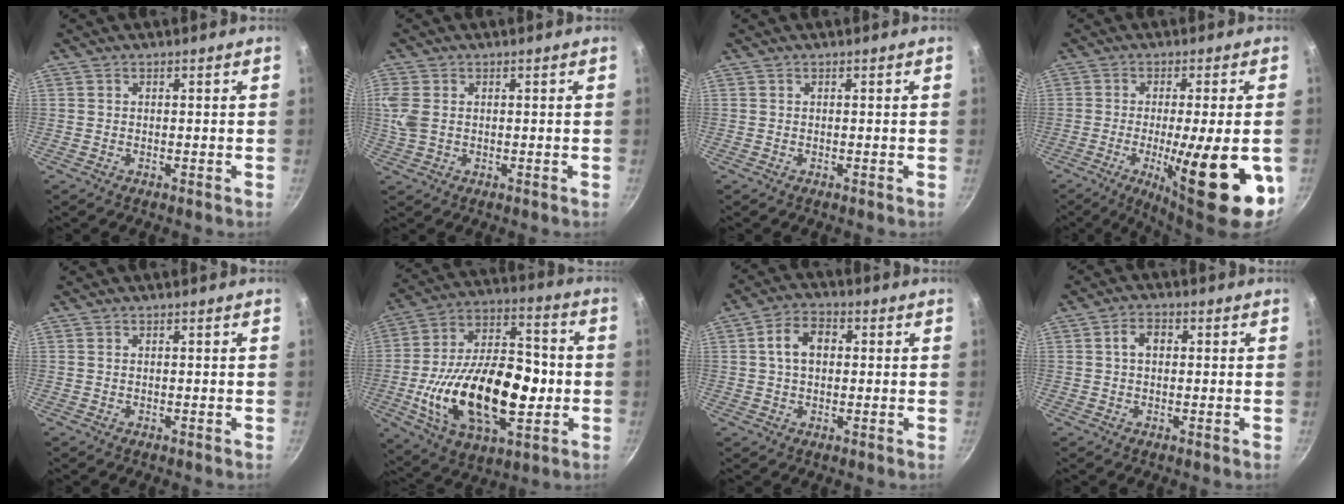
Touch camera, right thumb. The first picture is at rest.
{"total": 4.9, "force": [0.7, 3.4, 3.5], "torque": [-0.079, 0.001, 0.015]}
{"total": 0.0}
{"total": 19.4, "force": [-5.5, 4.6, 18.0], "torque": [-0.247, -0.010, -0.073]}
{"total": 0.0}
{"total": 27.5, "force": [-4.7, 15.6, 22.2], "torque": [-0.366, 0.029, -0.074]}
{"total": 7.2, "force": [1.0, 5.0, 5.0], "torque": [-0.069, 0.016, 0.009]}
{"total": 3.6, "force": [0.5, 2.5, 2.6], "torque": [-0.035, 0.010, 0.004]}